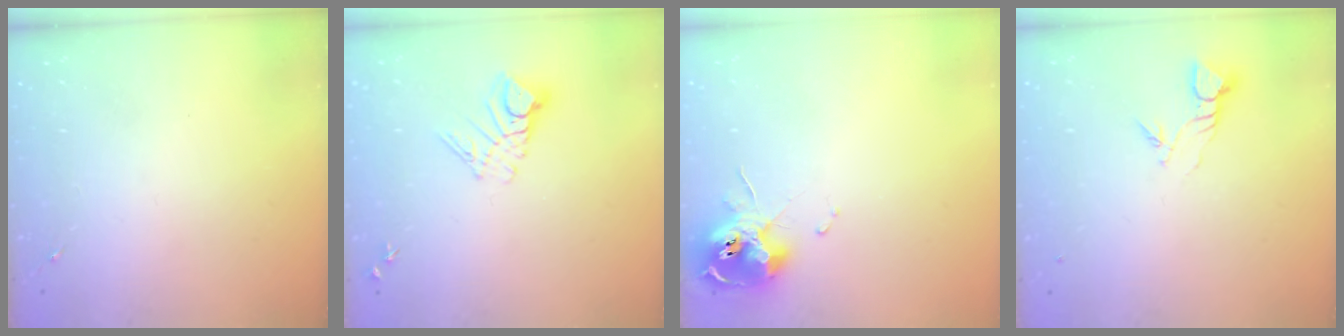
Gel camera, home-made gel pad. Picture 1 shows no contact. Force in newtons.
{"total": 8.9, "press": 8.9, "slide": 0.8}
{"total": 11.5, "press": 11.4, "slide": 1.8}
{"total": 3.7, "press": 3.7, "slide": 0.1}